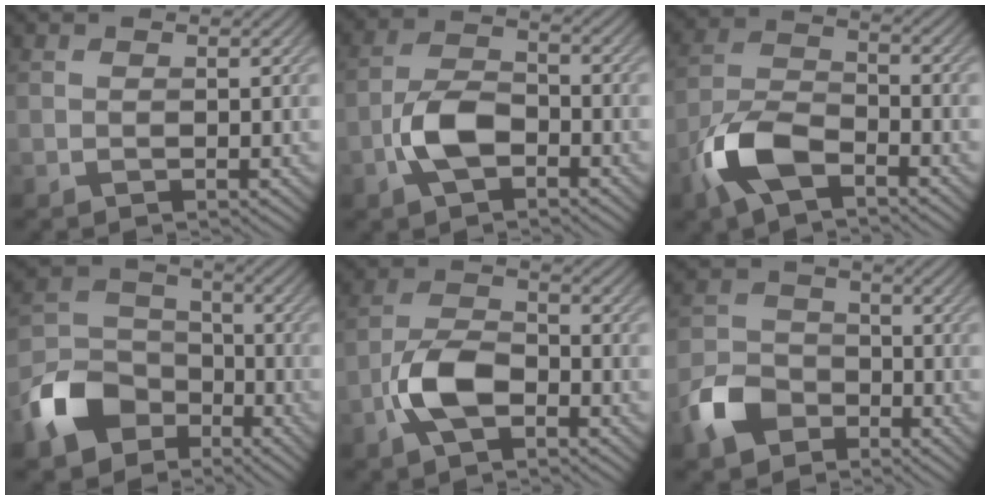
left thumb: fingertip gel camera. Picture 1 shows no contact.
{"total": 6.5, "force": [-2.8, 3.4, 4.7], "torque": [-0.100, 0.004, -0.065]}
{"total": 8.8, "force": [-5.2, 4.0, 5.9], "torque": [-0.132, -0.002, -0.119]}
{"total": 10.9, "force": [-6.1, 7.5, 5.1], "torque": [-0.128, -0.019, -0.136]}
{"total": 7.2, "force": [-3.3, 3.6, 5.3], "torque": [-0.111, 0.004, -0.078]}
{"total": 7.4, "force": [-4.3, 5.0, 3.3], "torque": [-0.086, -0.003, -0.102]}